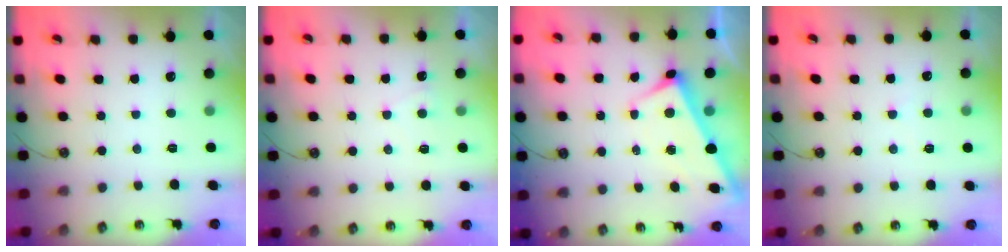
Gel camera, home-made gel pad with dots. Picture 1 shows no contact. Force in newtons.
{"total": 1.9, "press": 1.9, "slide": 0.4}
{"total": 2.8, "press": 2.7, "slide": 0.5}
{"total": 1.5, "press": 1.4, "slide": 0.3}